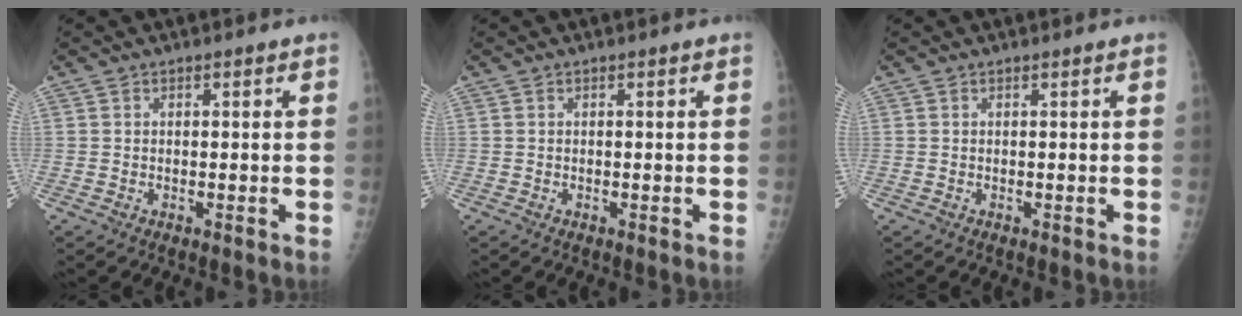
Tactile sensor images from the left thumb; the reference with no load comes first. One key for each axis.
{"total": 0.0}
{"total": 0.0}